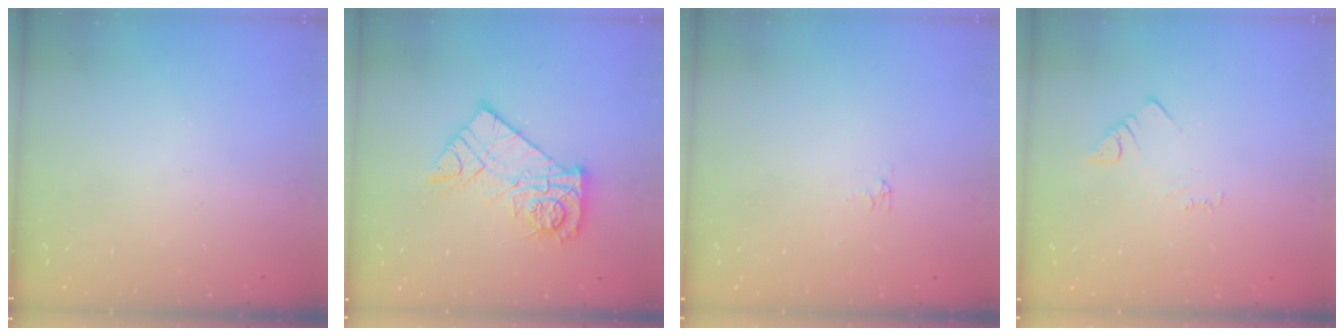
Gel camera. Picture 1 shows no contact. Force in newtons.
{"total": 14.6, "press": 14.6, "slide": 1.4}
{"total": 2.9, "press": 2.9, "slide": 0.5}
{"total": 2.5, "press": 2.5, "slide": 0.4}